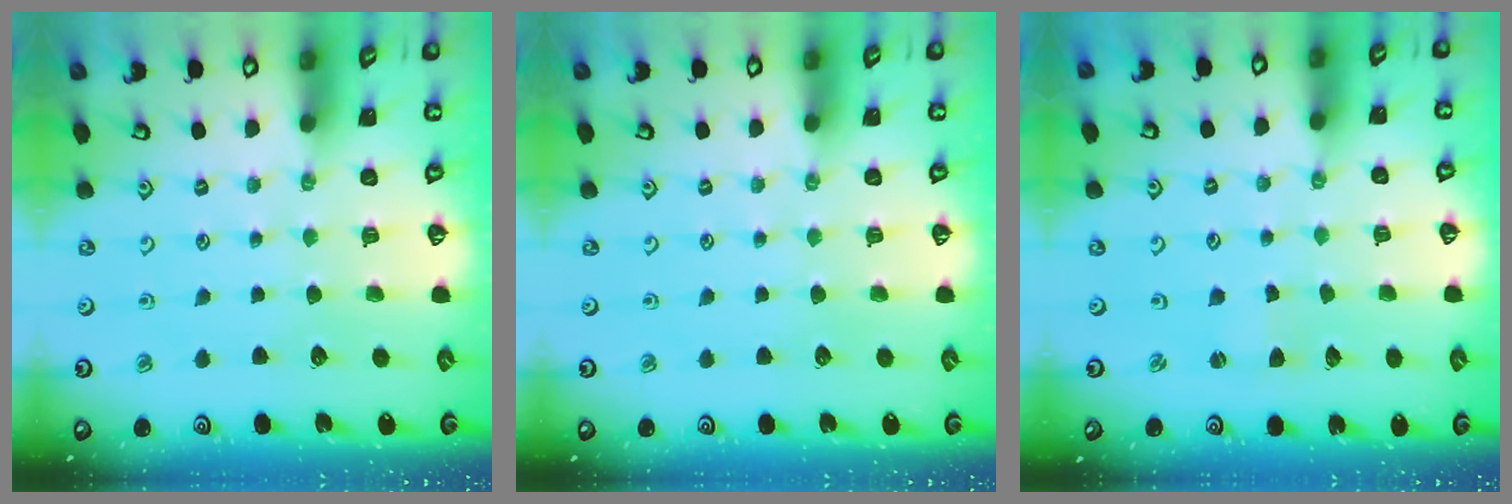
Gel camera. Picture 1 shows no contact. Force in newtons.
{"total": 0.0}
{"total": 0.8, "press": 0.8, "slide": 0.1}